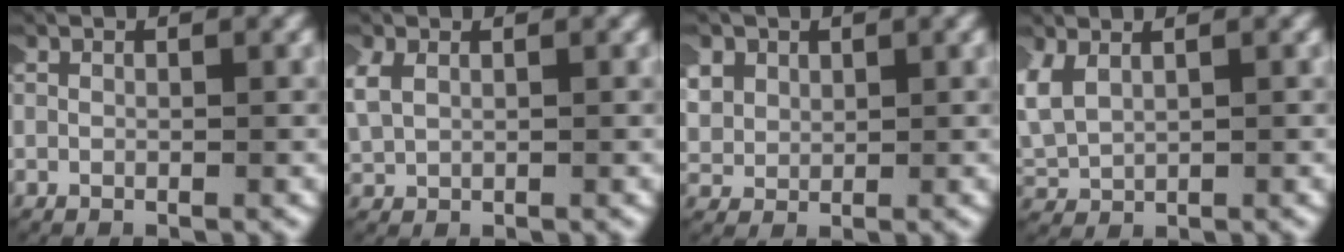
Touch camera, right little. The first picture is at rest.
{"total": 2.3, "force": [1.0, 1.6, 1.3], "torque": [-0.047, 0.003, 0.024]}
{"total": 3.3, "force": [1.2, 2.7, 1.4], "torque": [-0.051, -0.004, 0.025]}
{"total": 4.4, "force": [0.9, 3.6, 2.3], "torque": [-0.078, -0.006, 0.026]}